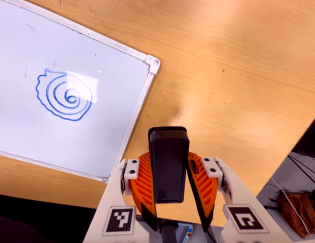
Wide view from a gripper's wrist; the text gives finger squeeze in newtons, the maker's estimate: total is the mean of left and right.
{"total": 7.8, "left": 6.2, "right": 9.4}